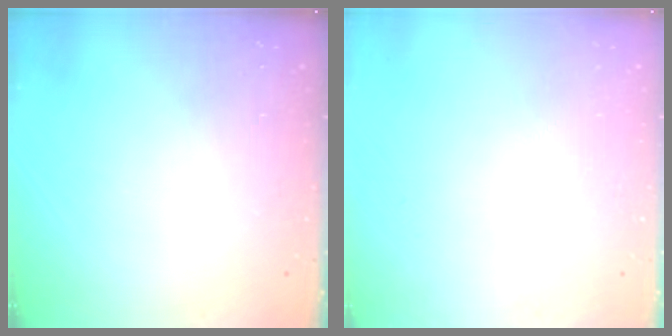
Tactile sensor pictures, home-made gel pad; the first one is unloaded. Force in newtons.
{"total": 0.0}